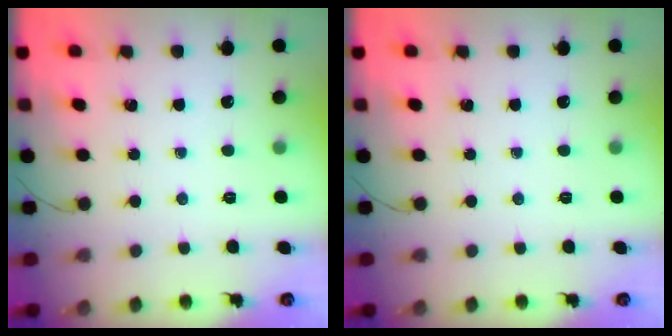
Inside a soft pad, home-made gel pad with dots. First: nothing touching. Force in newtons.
{"total": 0.0}